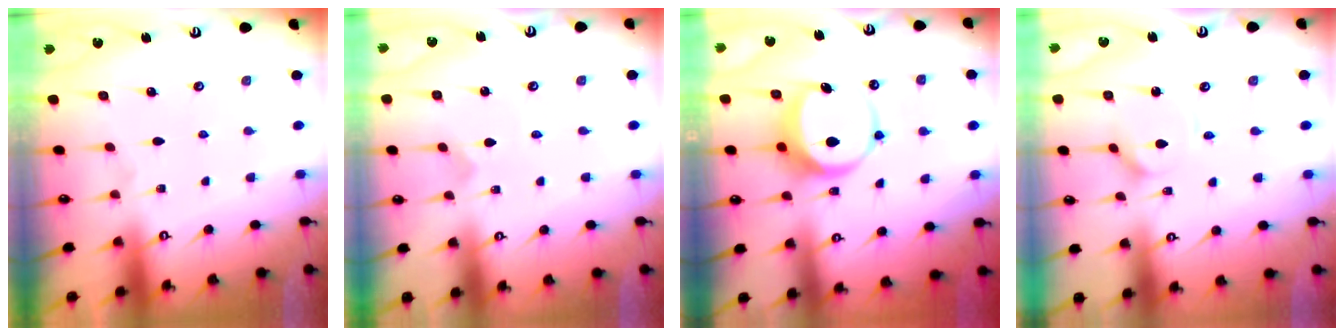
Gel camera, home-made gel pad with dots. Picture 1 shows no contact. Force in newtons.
{"total": 0.0}
{"total": 8.8, "press": 8.6, "slide": 1.3}
{"total": 5.4, "press": 5.4, "slide": 0.4}